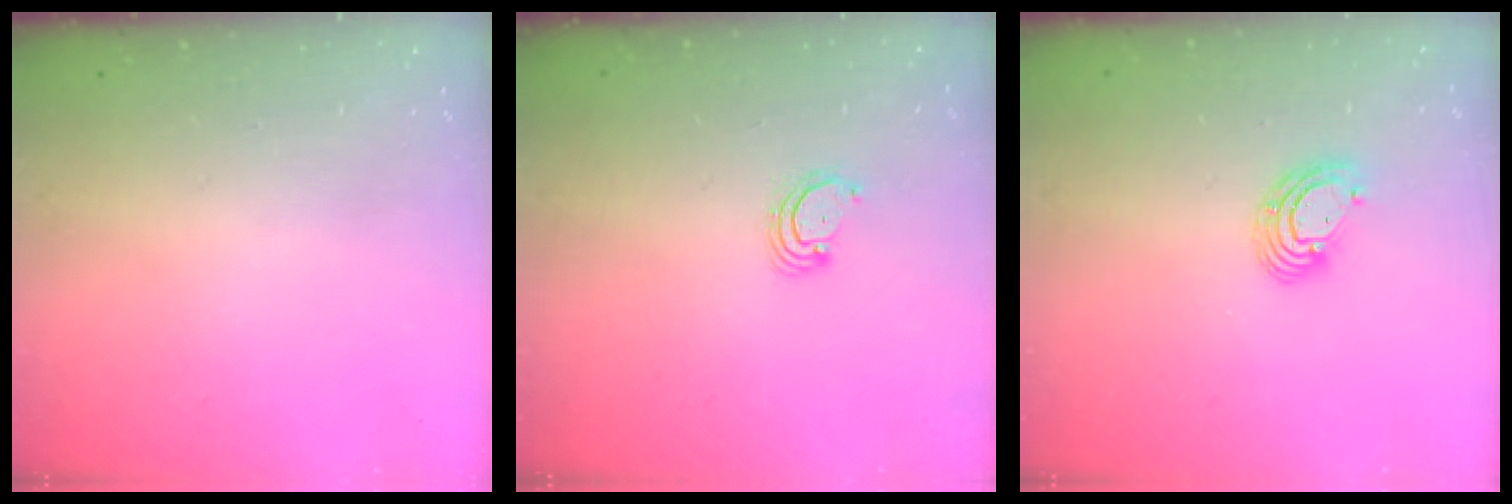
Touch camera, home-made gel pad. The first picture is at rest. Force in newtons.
{"total": 2.8, "press": 2.8, "slide": 0.2}
{"total": 5.8, "press": 5.8, "slide": 0.4}